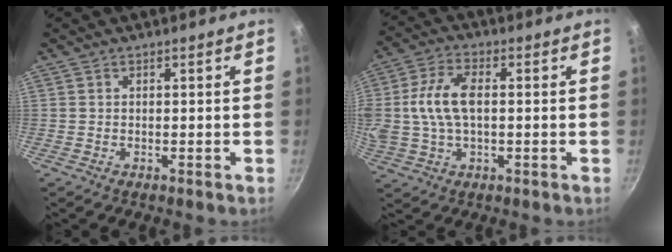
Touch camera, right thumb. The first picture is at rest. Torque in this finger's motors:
{"motor_torque": [2.51, 2.50, 1.48, -1.29, 0.39]}